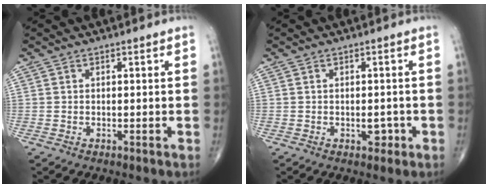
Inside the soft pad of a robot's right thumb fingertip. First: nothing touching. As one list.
[{"total": 2.2, "force": [-0.7, 1.4, 1.5], "torque": [-0.011, 0.003, -0.007]}]